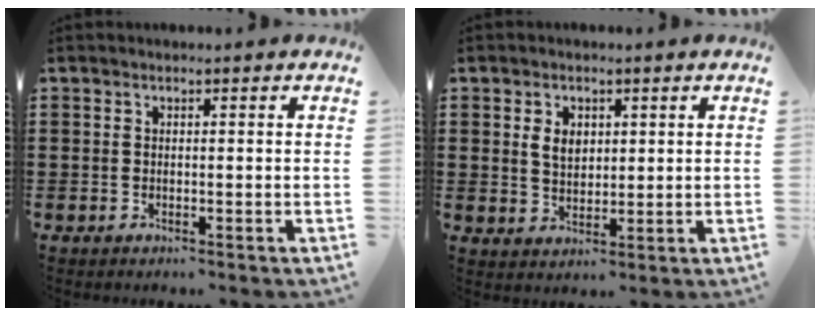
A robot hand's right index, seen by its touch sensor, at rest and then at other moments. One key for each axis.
{"total": 3.6, "fx": 1.1, "fy": 2.5, "fz": 2.4, "tx": -0.047, "ty": 0.006, "tz": 0.017}